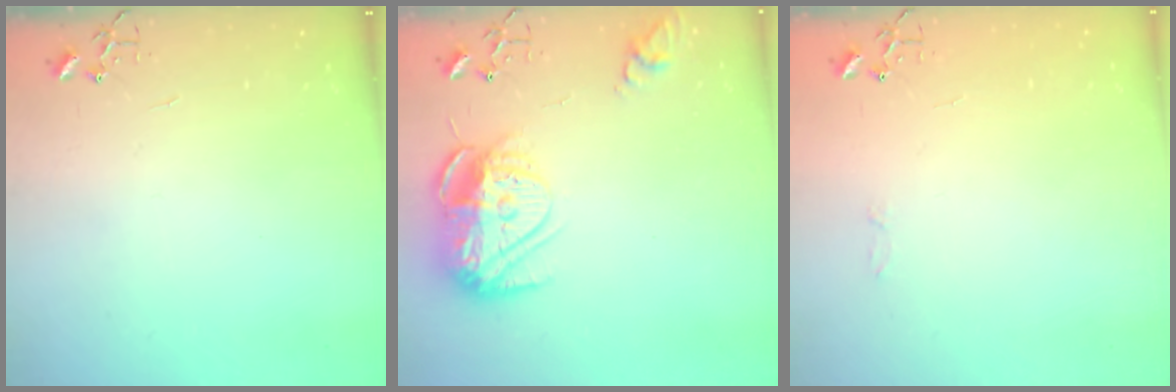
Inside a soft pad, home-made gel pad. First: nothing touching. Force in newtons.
{"total": 15.5, "press": 15.4, "slide": 1.4}
{"total": 3.3, "press": 3.2, "slide": 0.6}